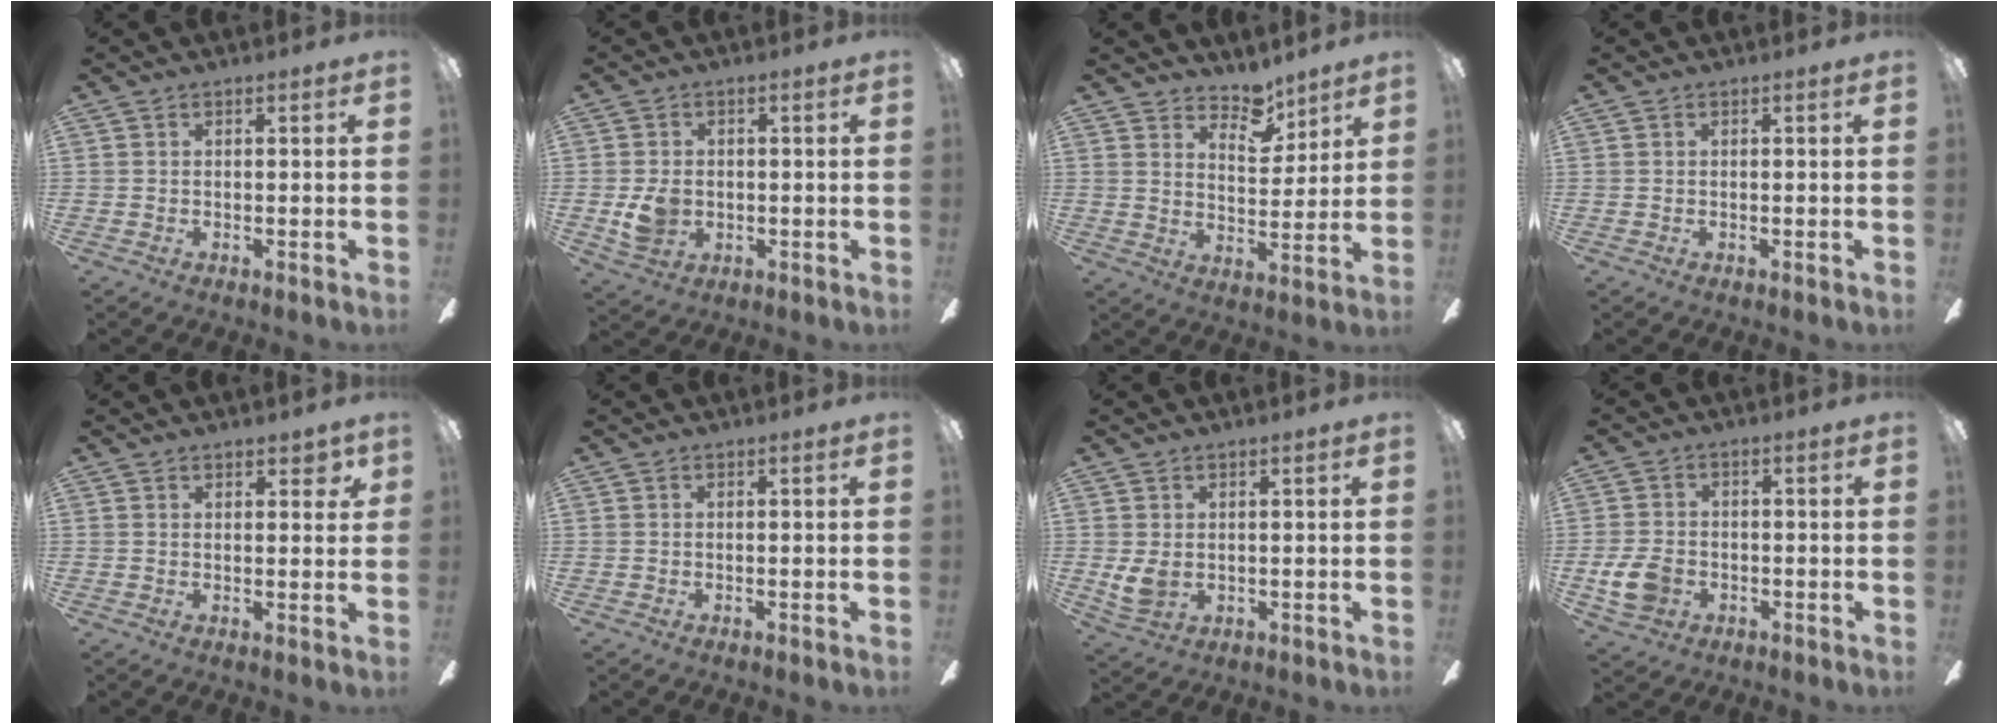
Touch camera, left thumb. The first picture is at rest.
{"total": 5.9, "force": [-0.4, 4.8, 3.5], "torque": [-0.060, 0.003, -0.008]}
{"total": 8.0, "force": [6.4, 3.6, 3.0], "torque": [-0.033, -0.042, 0.113]}
{"total": 0.0}
{"total": 3.4, "force": [2.2, 1.6, 2.0], "torque": [-0.018, -0.005, 0.034]}
{"total": 0.0}
{"total": 4.7, "force": [0.9, 3.2, 3.3], "torque": [-0.074, -0.005, 0.016]}
{"total": 7.6, "force": [-2.2, 5.7, 4.5], "torque": [-0.096, 0.011, -0.041]}